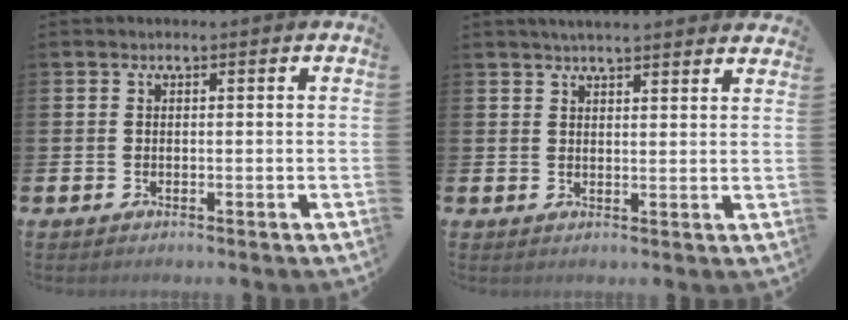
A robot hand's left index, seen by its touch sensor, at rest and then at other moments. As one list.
[{"total": 3.4, "force": [3.3, -0.1, 0.6], "torque": [-0.013, -0.013, 0.060]}]